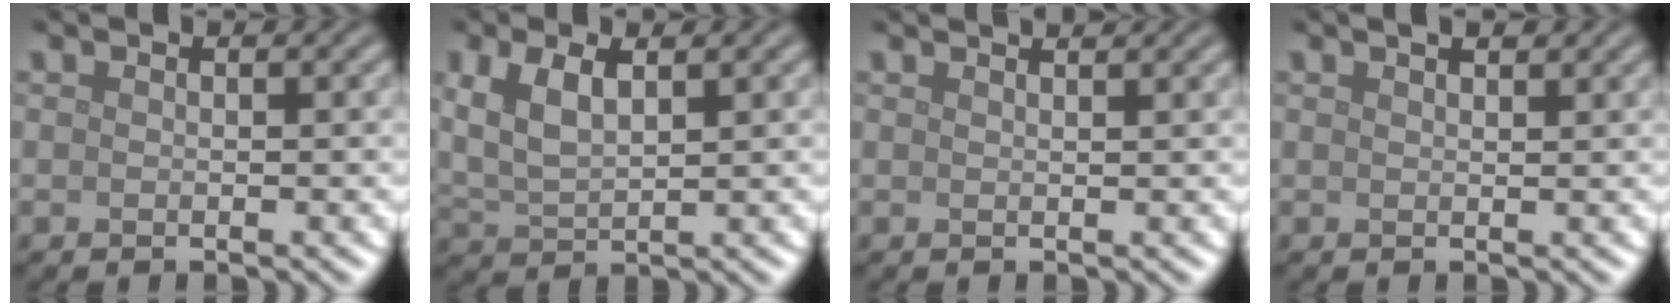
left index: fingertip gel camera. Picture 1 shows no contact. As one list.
[{"total": 4.0, "force": [1.6, 1.8, 3.2], "torque": [-0.077, 0.002, 0.034]}, {"total": 2.8, "force": [2.2, 1.0, 1.3], "torque": [0.001, 0.012, -0.002]}, {"total": 2.3, "force": [1.7, 0.8, 1.3], "torque": [-0.006, 0.003, 0.008]}]